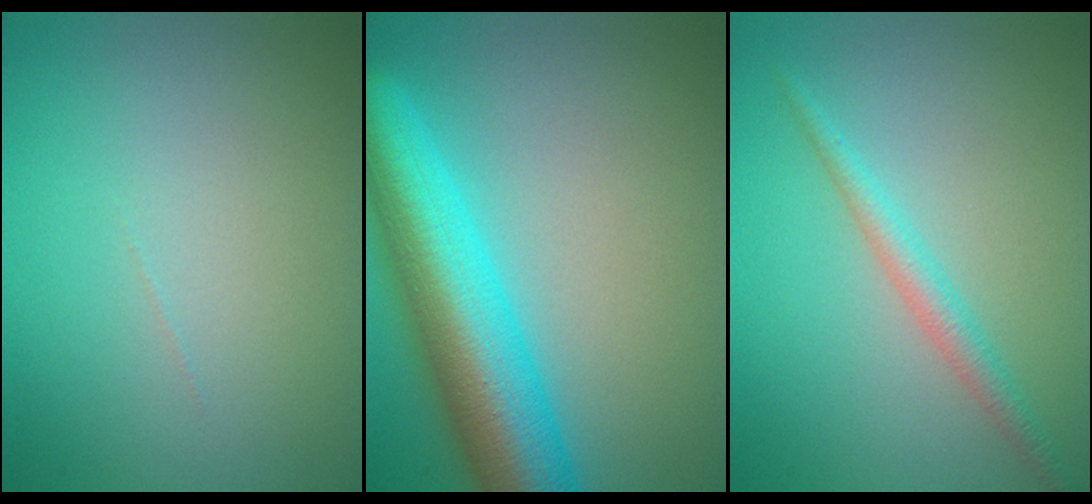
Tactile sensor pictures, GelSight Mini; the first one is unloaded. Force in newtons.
{"total": 9.9, "press": 9.9, "slide": 0.4}
{"total": 2.0, "press": 2.0, "slide": 0.1}